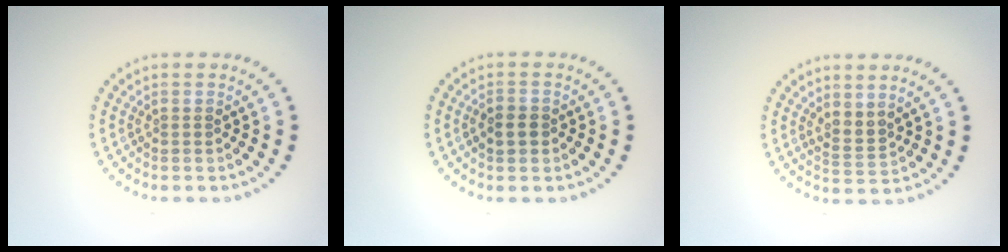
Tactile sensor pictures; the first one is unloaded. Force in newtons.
{"total": 1.8, "press": 1.8, "slide": 0.2}
{"total": 2.0, "press": 1.4, "slide": 1.3}